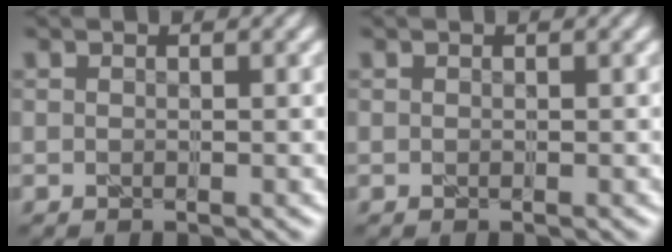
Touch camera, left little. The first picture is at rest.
{"total": 0.0}